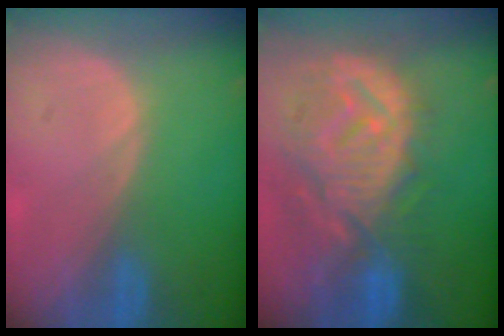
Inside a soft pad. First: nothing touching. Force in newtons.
{"total": 12.3, "press": 11.0, "slide": 5.4}